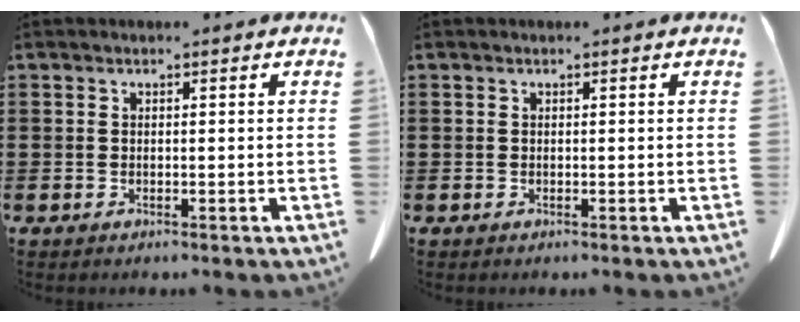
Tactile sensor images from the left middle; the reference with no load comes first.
{"total": 0.0}